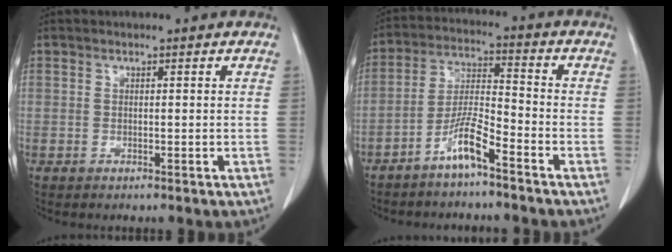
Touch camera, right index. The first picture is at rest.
{"total": 6.7, "force": [-4.7, 0.4, 4.8], "torque": [-0.104, 0.000, -0.093]}